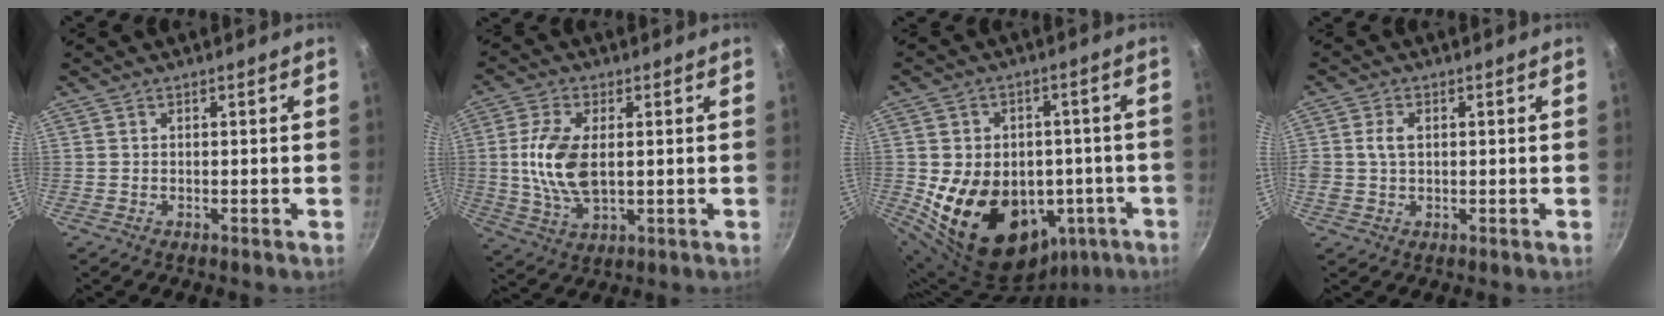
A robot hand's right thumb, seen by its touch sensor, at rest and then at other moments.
{"total": 10.9, "force": [0.8, 5.7, 9.3], "torque": [-0.184, -0.003, 0.018]}
{"total": 21.4, "force": [-4.7, 16.1, 13.3], "torque": [-0.190, 0.031, -0.046]}
{"total": 3.5, "force": [0.5, 2.5, 2.5], "torque": [-0.041, 0.005, 0.007]}